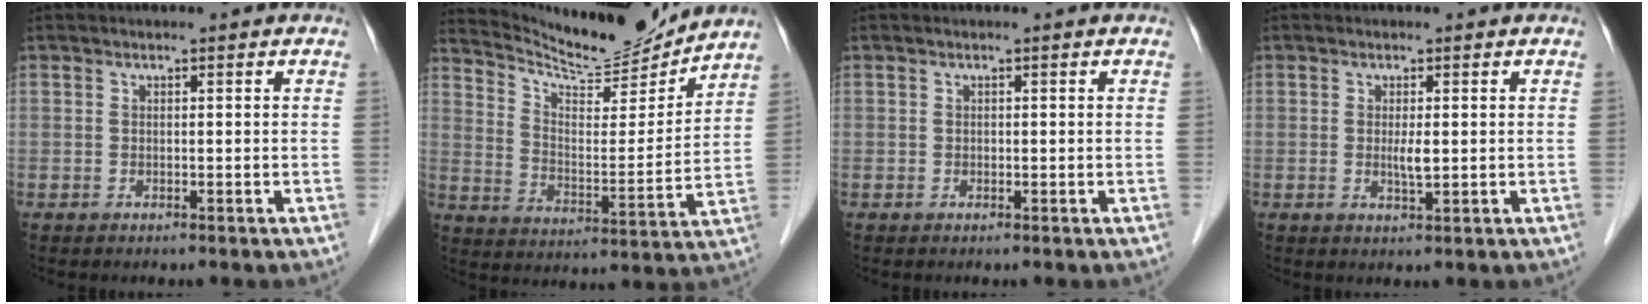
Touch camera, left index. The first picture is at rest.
{"total": 14.3, "force": [14.0, 0.5, 3.1], "torque": [-0.067, -0.019, 0.226]}
{"total": 0.0}
{"total": 1.8, "force": [0.0, 0.2, 1.8], "torque": [-0.036, -0.007, 0.002]}